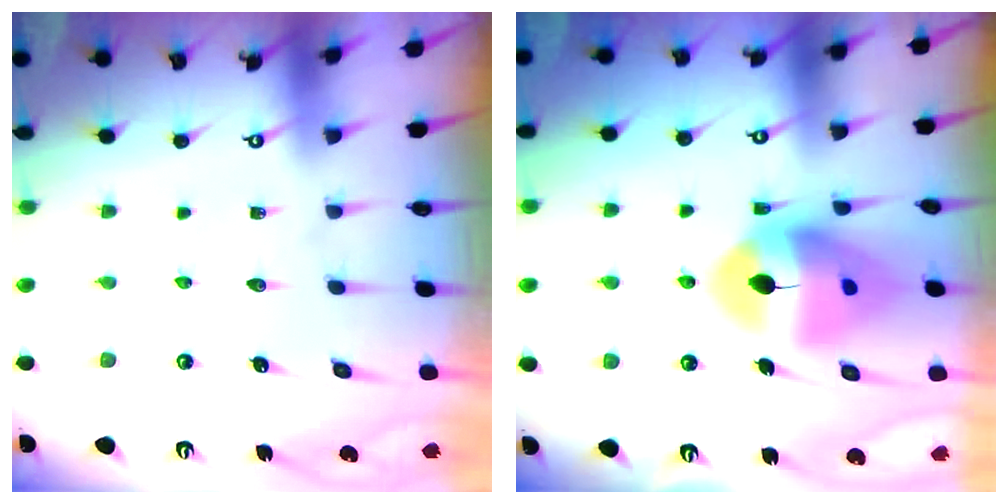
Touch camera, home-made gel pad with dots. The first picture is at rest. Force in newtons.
{"total": 14.5, "press": 14.5, "slide": 1.4}